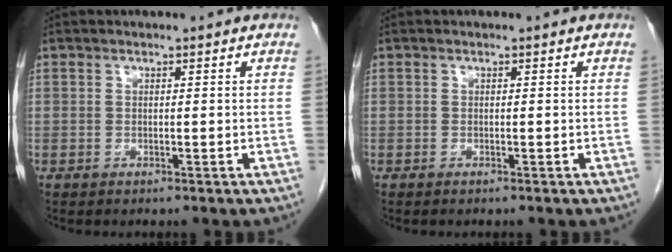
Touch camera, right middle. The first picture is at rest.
{"total": 0.0}